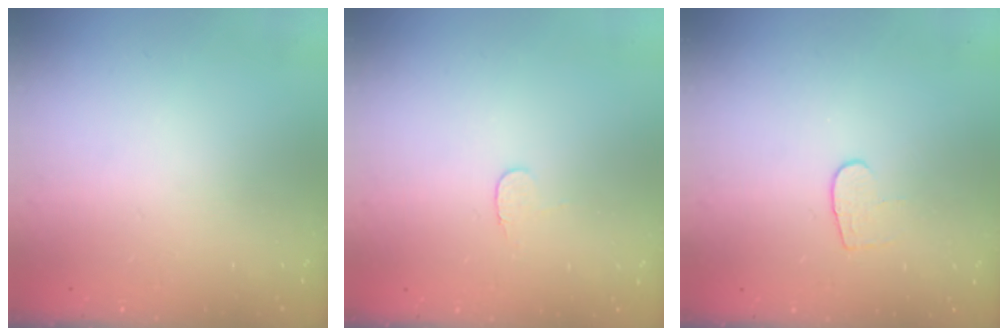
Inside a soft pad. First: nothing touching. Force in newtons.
{"total": 4.3, "press": 4.3, "slide": 0.3}
{"total": 5.4, "press": 5.4, "slide": 0.3}